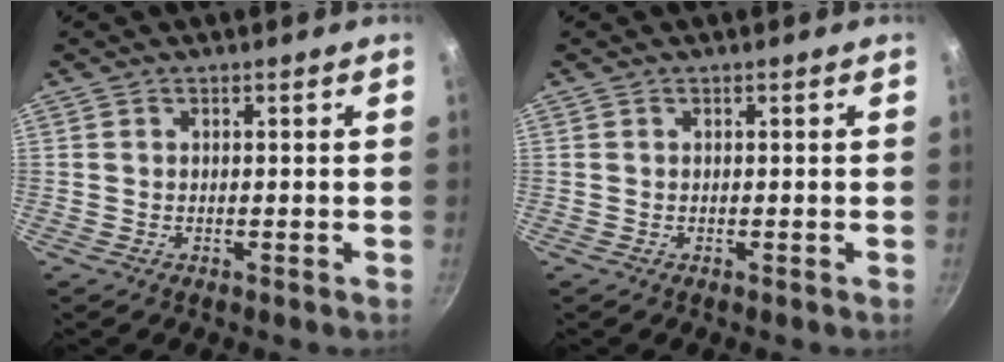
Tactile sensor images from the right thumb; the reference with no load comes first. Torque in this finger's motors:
{"motor_torque": [0.00, 0.00, 0.01, -0.01, 0.00]}